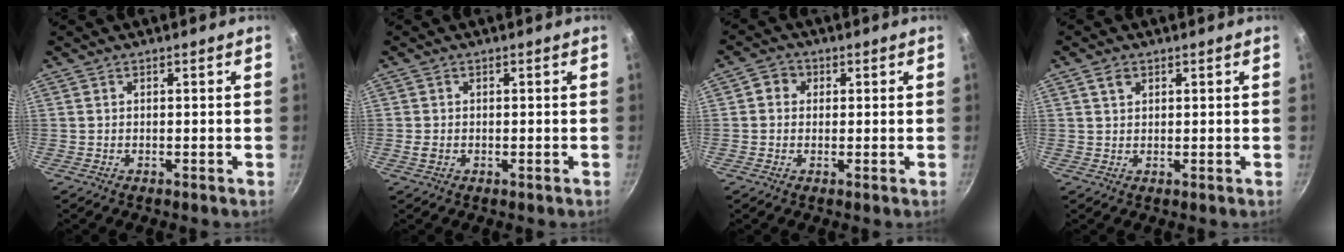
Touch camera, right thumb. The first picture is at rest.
{"total": 1.4, "force": [-0.4, 1.1, 0.9], "torque": [-0.017, 0.002, -0.007]}
{"total": 3.1, "force": [0.6, 2.8, 1.2], "torque": [0.000, 0.001, -0.002]}
{"total": 2.1, "force": [1.2, 1.4, 1.2], "torque": [-0.016, -0.002, 0.021]}